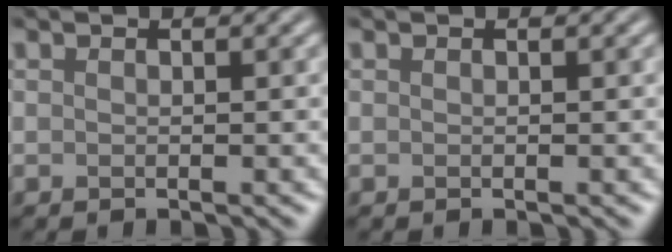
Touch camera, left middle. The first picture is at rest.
{"total": 0.0}